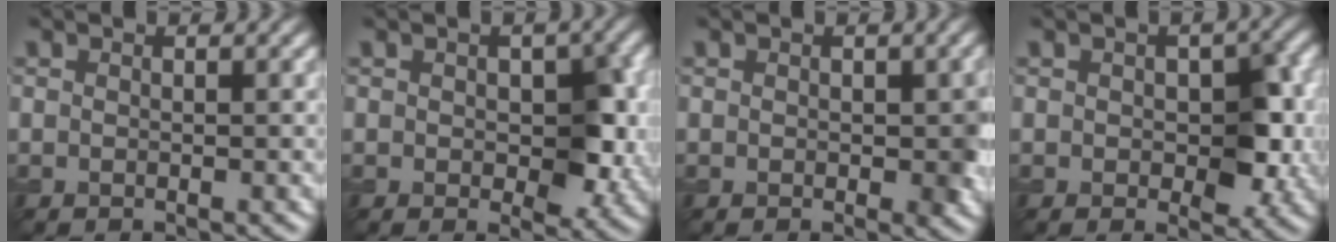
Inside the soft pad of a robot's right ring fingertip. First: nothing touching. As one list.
[{"total": 5.1, "force": [0.1, 3.0, 4.1], "torque": [-0.054, -0.005, 0.005]}, {"total": 2.3, "force": [0.0, 1.2, 1.9], "torque": [-0.022, -0.003, 0.001]}, {"total": 5.1, "force": [-0.1, 2.9, 4.2], "torque": [-0.055, -0.004, 0.003]}]